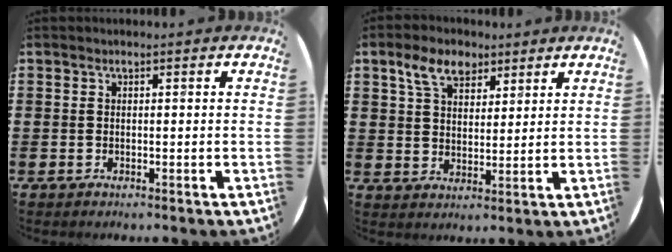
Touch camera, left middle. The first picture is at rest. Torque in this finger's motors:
{"motor_torque": [0.90, -0.73, 0.14, 0.13]}